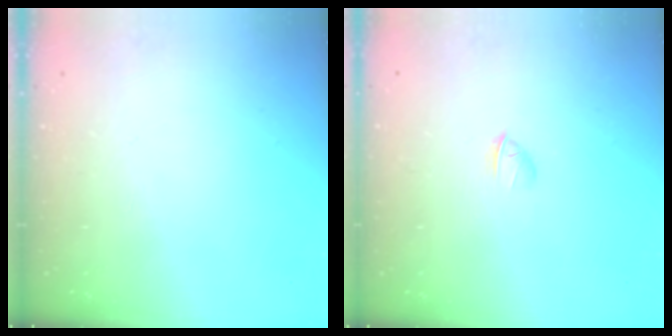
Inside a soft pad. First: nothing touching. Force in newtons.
{"total": 2.4, "press": 2.2, "slide": 0.8}